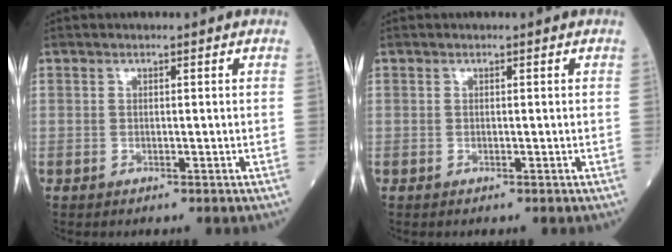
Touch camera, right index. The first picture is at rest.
{"total": 0.0}